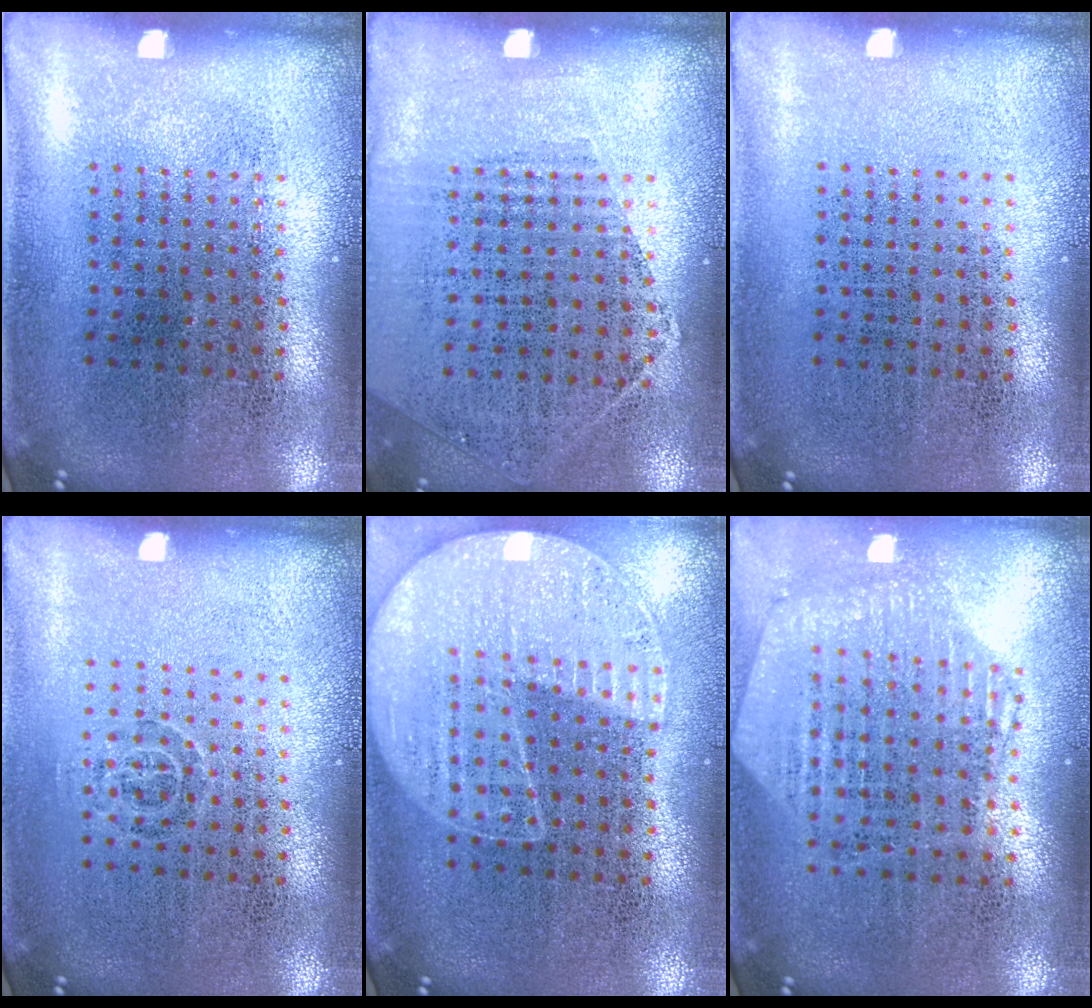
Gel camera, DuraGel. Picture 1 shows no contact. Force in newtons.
{"total": 1.2, "press": 1.0, "slide": 0.6}
{"total": 0.0}
{"total": 0.7, "press": 0.5, "slide": 0.6}
{"total": 1.3, "press": 1.2, "slide": 0.3}
{"total": 1.1, "press": 1.1, "slide": 0.2}